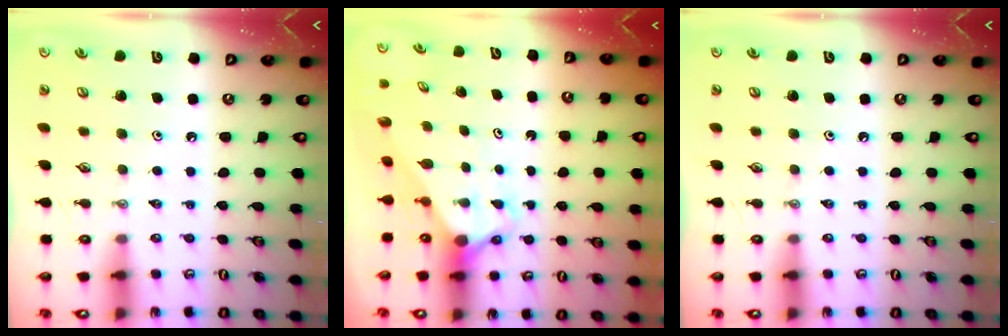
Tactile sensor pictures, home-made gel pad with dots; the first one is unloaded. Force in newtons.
{"total": 2.8, "press": 2.8, "slide": 0.2}
{"total": 0.0}